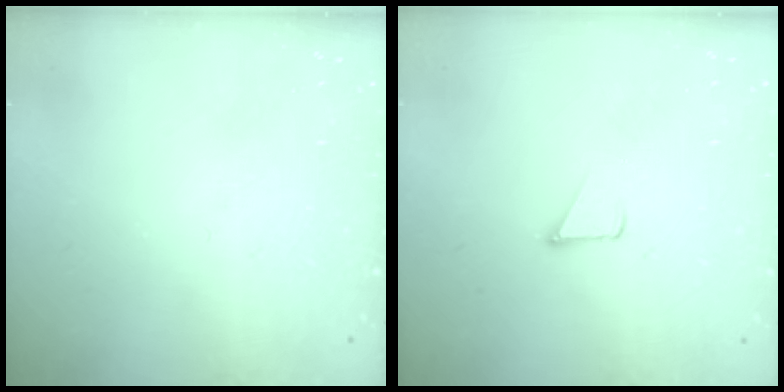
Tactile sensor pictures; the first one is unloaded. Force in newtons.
{"total": 1.7, "press": 1.7, "slide": 0.1}